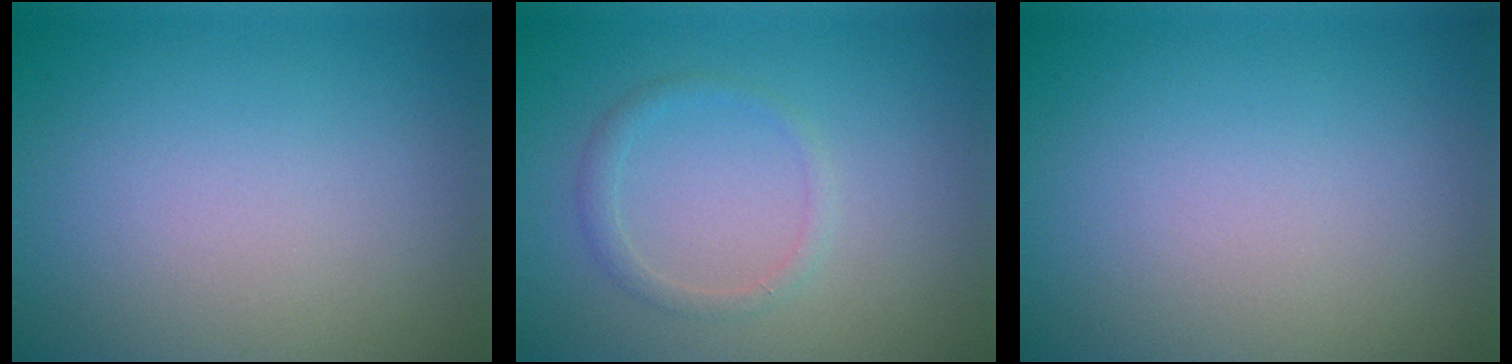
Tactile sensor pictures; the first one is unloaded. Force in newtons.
{"total": 1.3, "press": 1.3, "slide": 0.0}
{"total": 0.0}